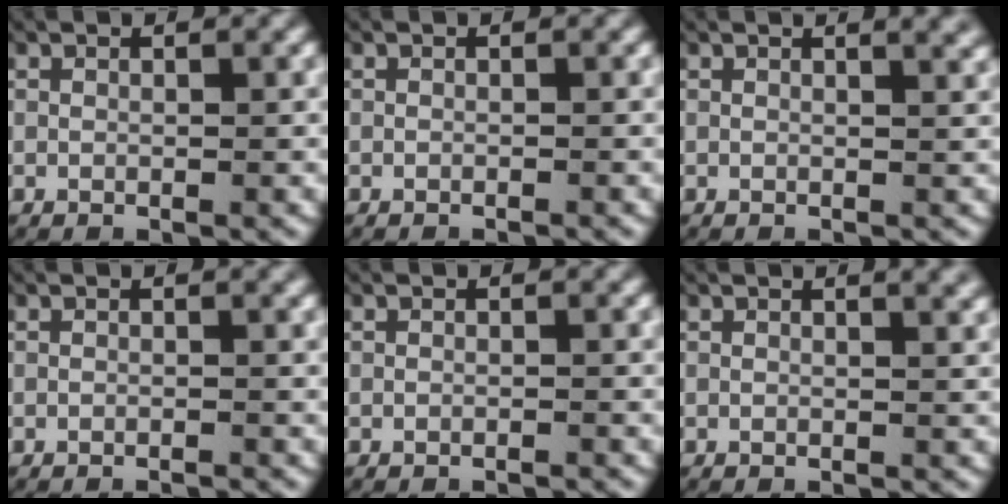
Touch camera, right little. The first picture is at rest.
{"total": 0.6, "force": [-0.6, 0.0, 0.1], "torque": [-0.001, 0.000, -0.010]}
{"total": 2.5, "force": [1.6, 0.8, 1.8], "torque": [-0.016, 0.013, 0.018]}
{"total": 1.2, "force": [-1.2, 0.1, 0.3], "torque": [-0.005, 0.000, -0.019]}
{"total": 1.1, "force": [-1.1, 0.1, 0.2], "torque": [0.000, 0.000, -0.017]}
{"total": 2.0, "force": [1.0, 0.5, 1.6], "torque": [-0.014, 0.011, 0.010]}